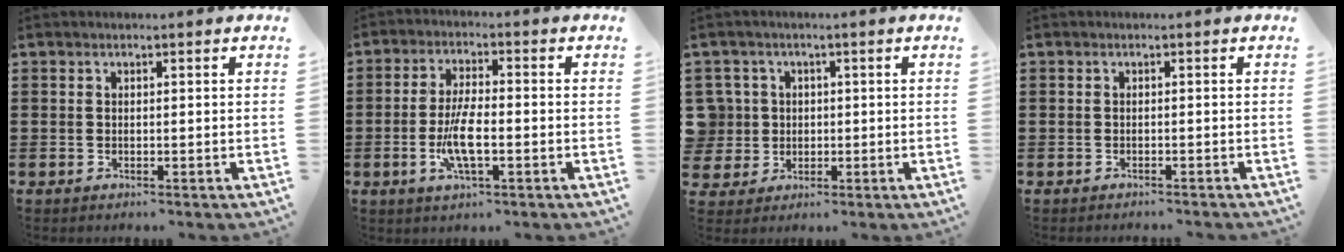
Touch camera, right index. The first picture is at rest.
{"total": 6.7, "force": [-1.7, 1.8, 6.2], "torque": [-0.138, -0.013, -0.037]}
{"total": 5.0, "force": [0.2, 4.9, 0.7], "torque": [-0.050, 0.013, -0.003]}
{"total": 0.7, "force": [-0.7, -0.1, -0.1], "torque": [-0.002, -0.002, -0.014]}